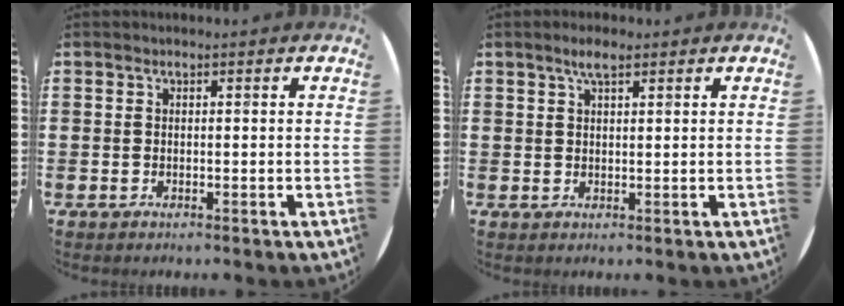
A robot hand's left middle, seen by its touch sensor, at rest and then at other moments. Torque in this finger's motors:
{"motor_torque": [0.57, -0.56, 0.07, 0.06]}